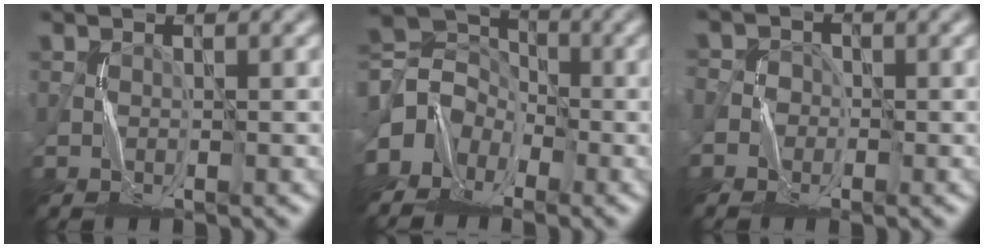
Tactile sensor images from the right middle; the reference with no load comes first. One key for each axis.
{"total": 4.7, "fx": -2.5, "fy": 3.8, "fz": 1.1, "tx": -0.013, "ty": 0.009, "tz": -0.064}
{"total": 2.3, "fx": -0.8, "fy": 2.2, "fz": 0.0, "tx": 0.018, "ty": 0.015, "tz": -0.040}